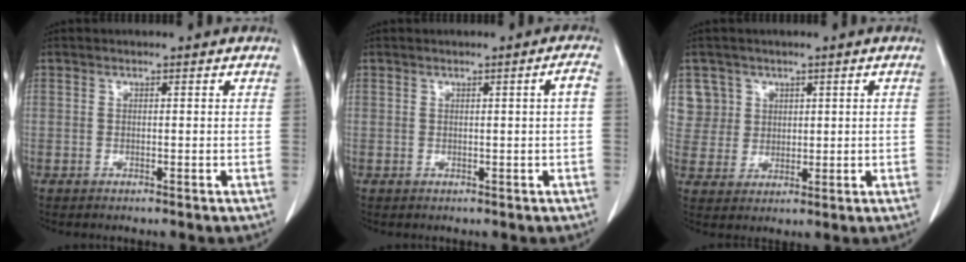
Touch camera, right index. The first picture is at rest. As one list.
[{"total": 1.6, "force": [0.1, -0.3, 1.6], "torque": [-0.023, 0.002, 0.003]}, {"total": 5.5, "force": [2.5, 4.9, -0.5], "torque": [0.023, 0.008, 0.054]}]